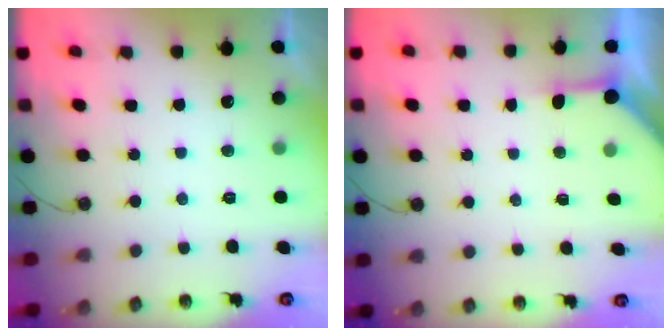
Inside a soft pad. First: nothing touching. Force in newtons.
{"total": 3.7, "press": 3.7, "slide": 0.4}